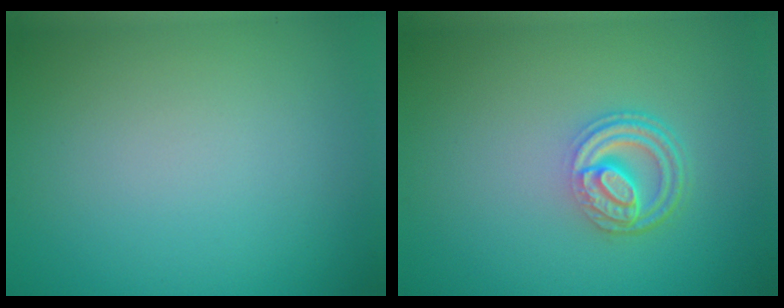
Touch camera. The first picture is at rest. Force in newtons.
{"total": 4.2, "press": 3.1, "slide": 2.8}